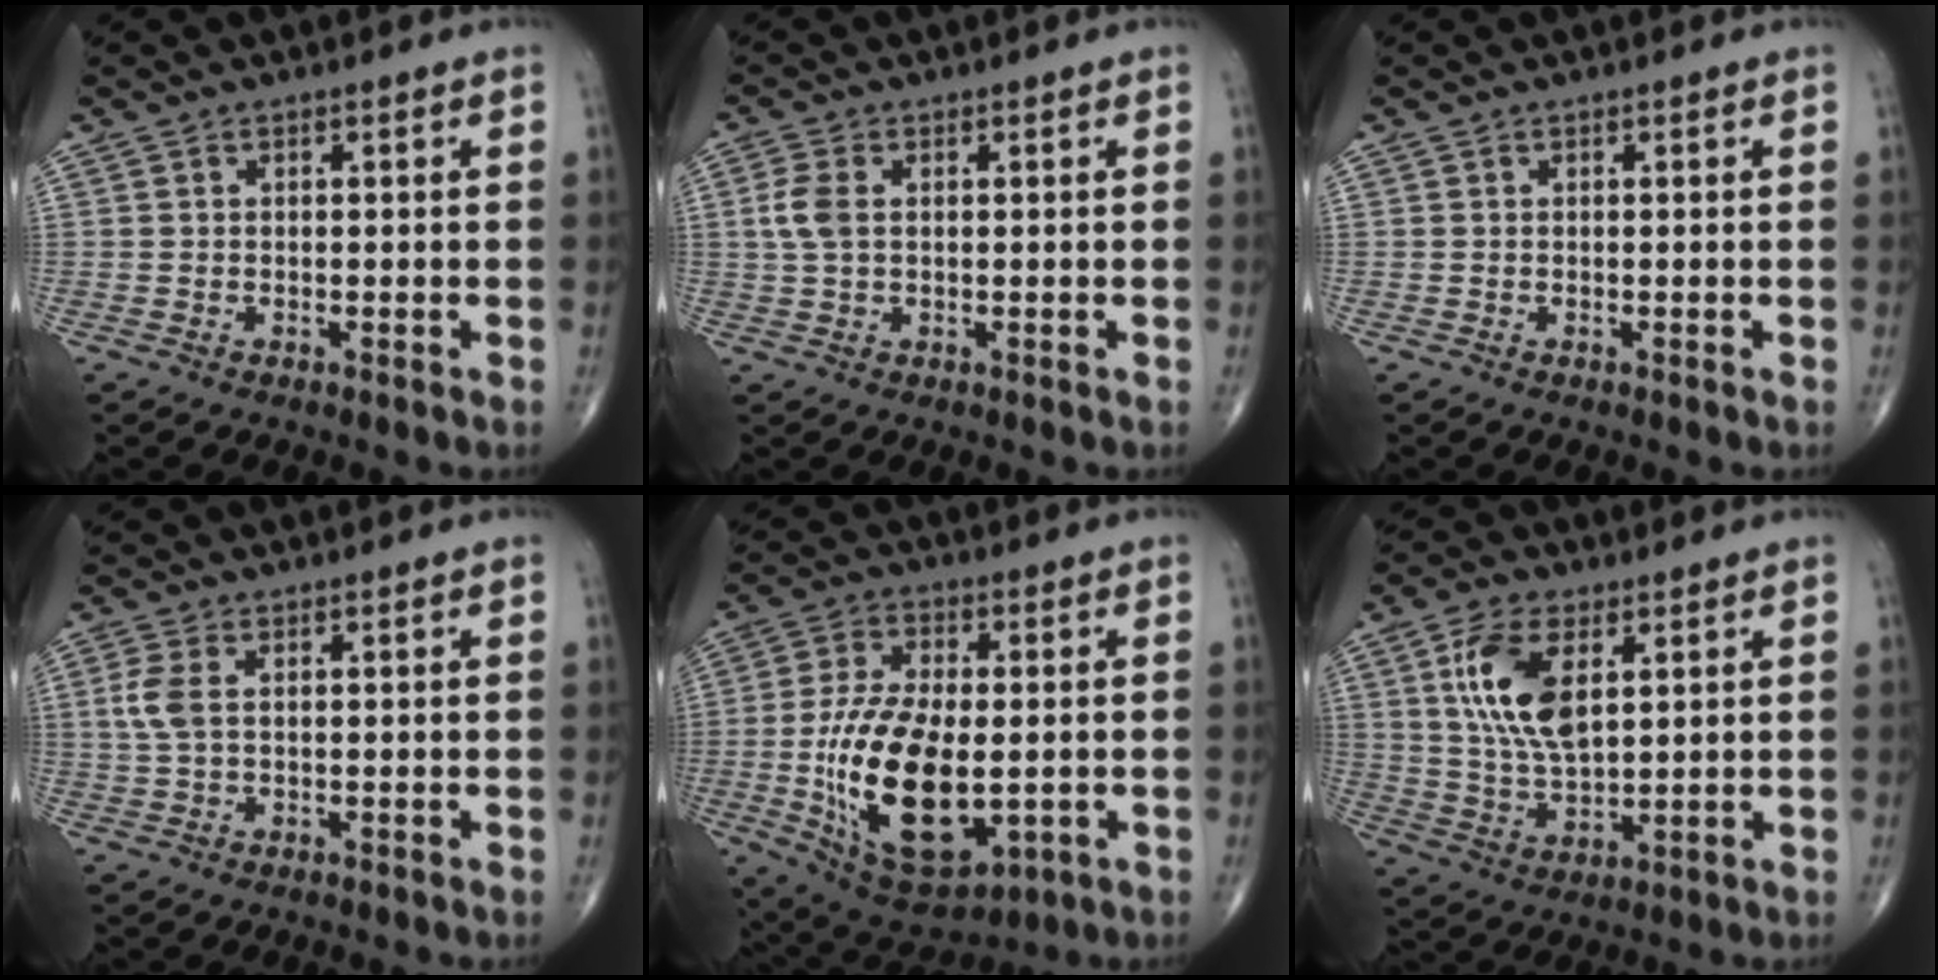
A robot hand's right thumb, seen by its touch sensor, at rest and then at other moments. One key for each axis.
{"total": 4.0, "fx": 0.6, "fy": 2.3, "fz": 3.2, "tx": -0.083, "ty": 0.006, "tz": 0.010}
{"total": 0.0}
{"total": 3.8, "fx": 0.7, "fy": 2.0, "fz": 3.2, "tx": -0.091, "ty": 0.007, "tz": 0.015}
{"total": 21.3, "fx": -3.0, "fy": 10.5, "fz": 18.2, "tx": -0.345, "ty": -0.004, "tz": -0.036}
{"total": 12.3, "fx": 4.0, "fy": 6.1, "fz": 9.9, "tx": -0.192, "ty": -0.016, "tz": 0.080}